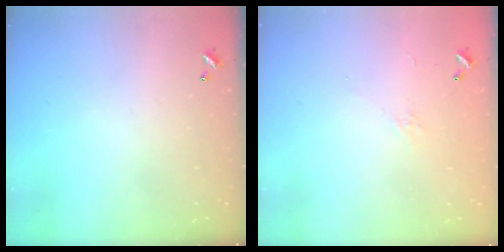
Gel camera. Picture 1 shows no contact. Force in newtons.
{"total": 4.6, "press": 4.5, "slide": 1.0}